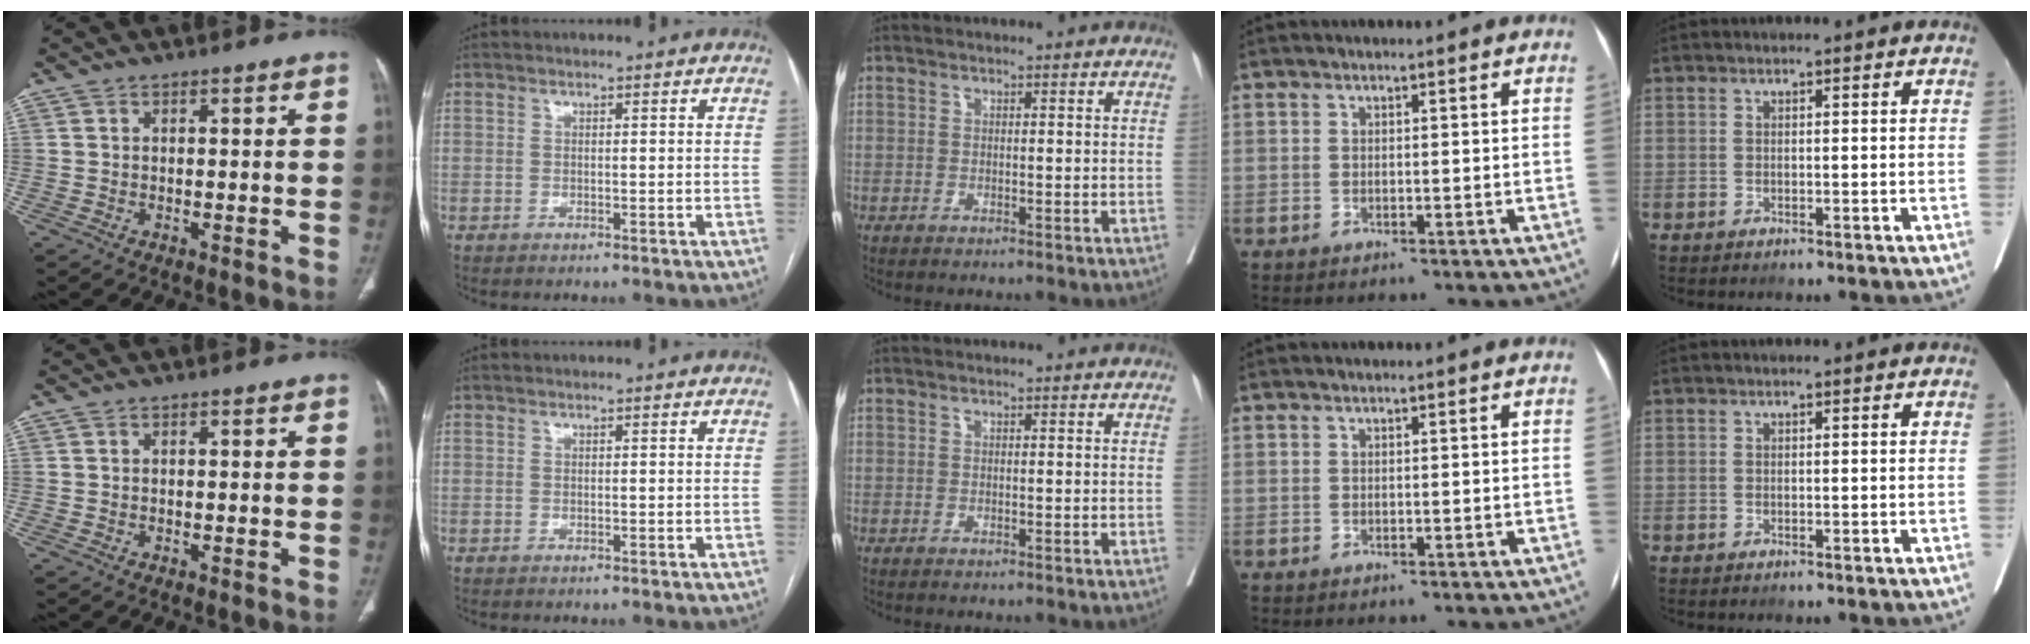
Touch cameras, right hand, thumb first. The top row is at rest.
{}